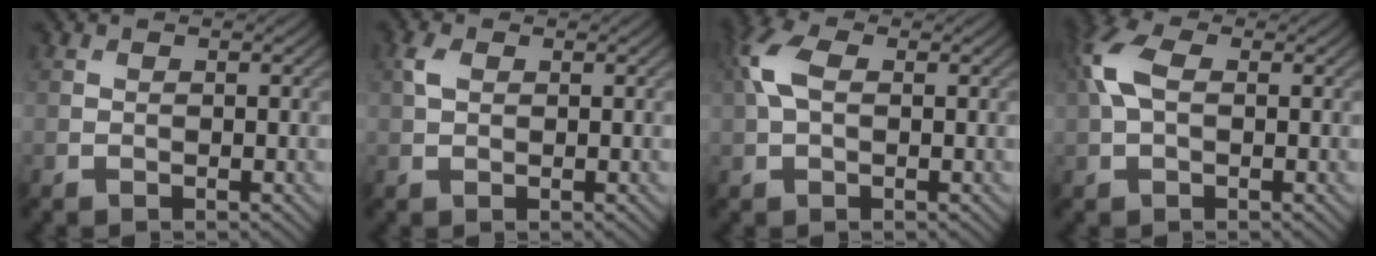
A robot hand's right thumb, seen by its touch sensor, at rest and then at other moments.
{"total": 1.9, "force": [0.6, 1.2, 1.3], "torque": [-0.034, 0.004, 0.011]}
{"total": 4.9, "force": [1.0, 2.8, 3.9], "torque": [-0.103, 0.016, 0.012]}
{"total": 5.5, "force": [0.9, 3.1, 4.4], "torque": [-0.117, 0.018, 0.010]}